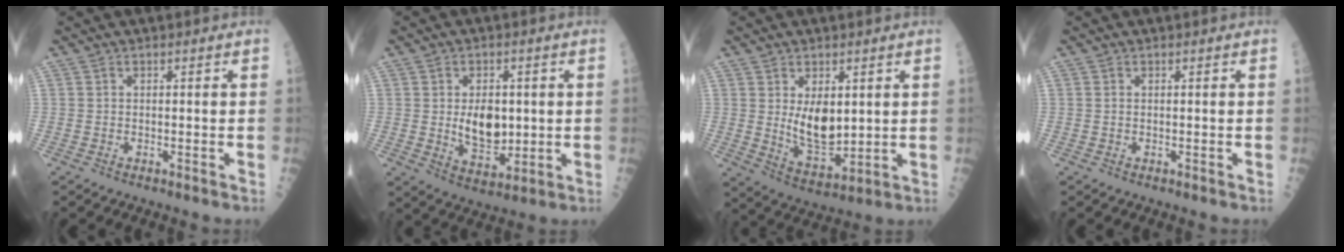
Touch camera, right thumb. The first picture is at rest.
{"total": 9.0, "force": [0.5, 5.5, 7.0], "torque": [-0.082, -0.012, 0.020]}
{"total": 9.3, "force": [1.8, 5.1, 7.6], "torque": [-0.104, -0.028, 0.049]}
{"total": 0.0}